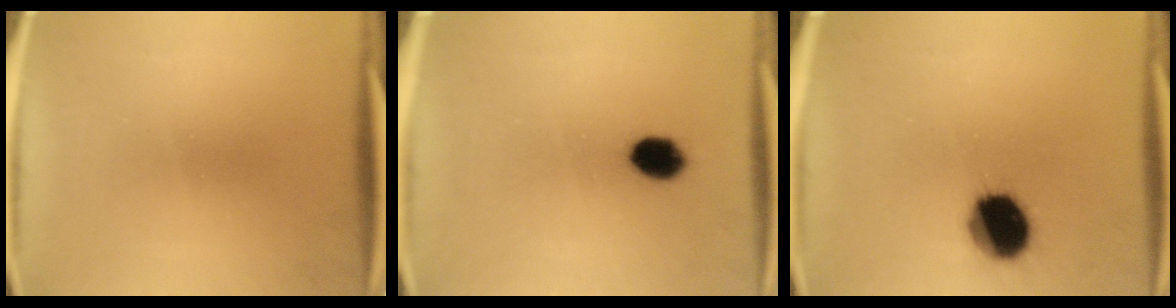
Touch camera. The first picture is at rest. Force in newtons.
{"total": 6.6}
{"total": 13.9}